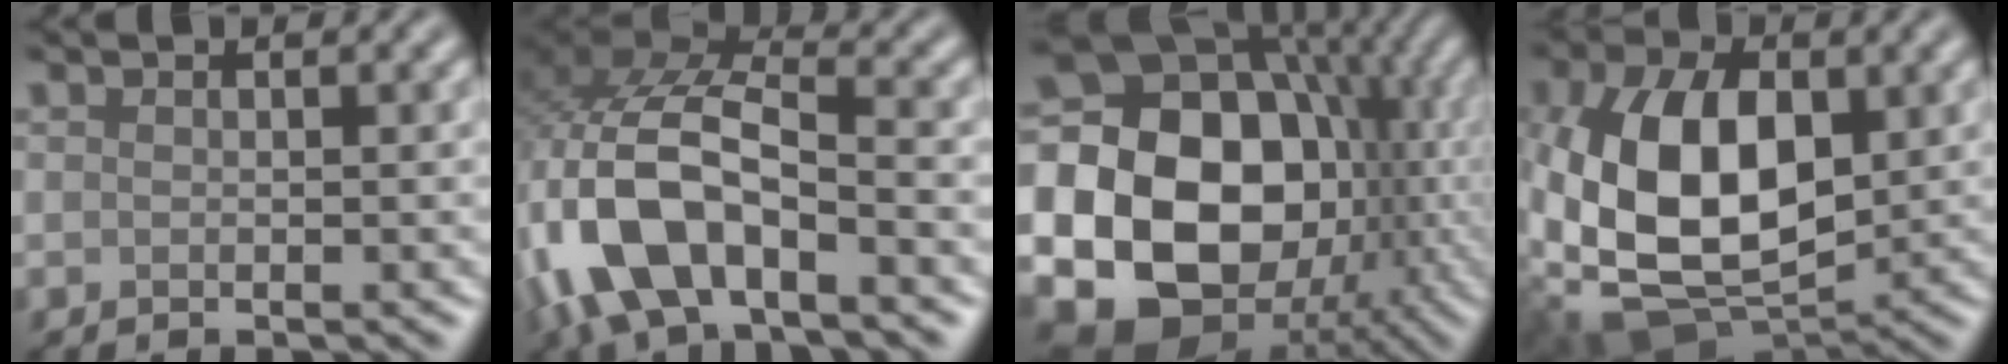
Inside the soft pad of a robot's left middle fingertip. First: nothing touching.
{"total": 11.5, "force": [-3.8, 6.0, 9.0], "torque": [-0.208, -0.003, -0.071]}
{"total": 22.0, "force": [-2.2, 18.7, 11.5], "torque": [-0.192, -0.012, -0.062]}
{"total": 12.6, "force": [0.2, 7.7, 10.0], "torque": [-0.217, -0.007, 0.011]}